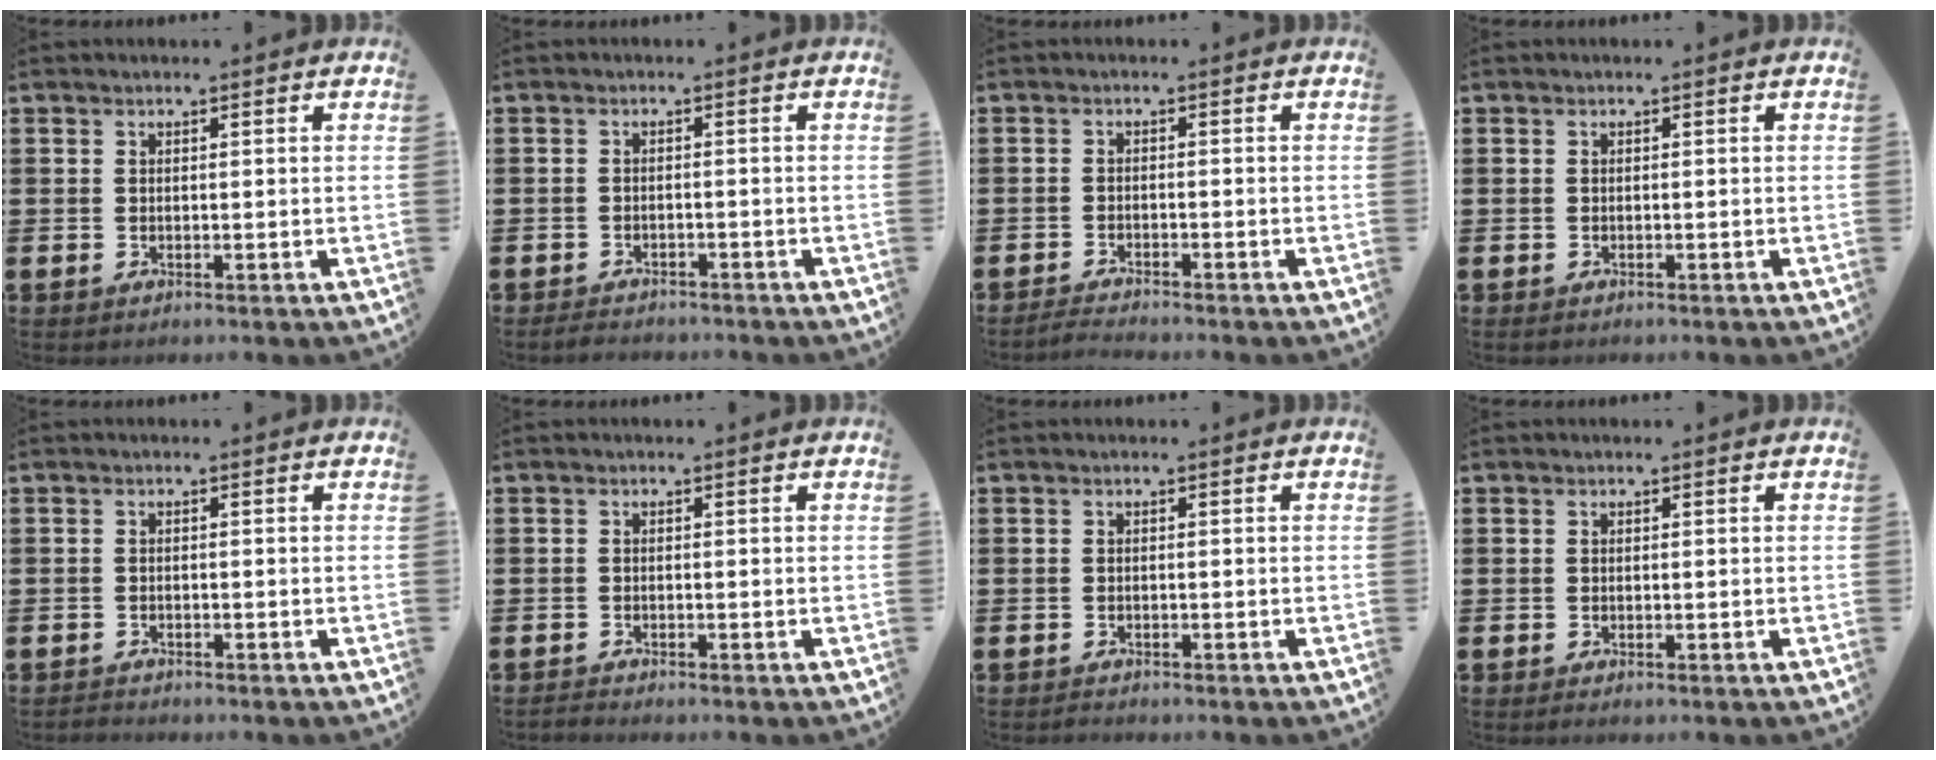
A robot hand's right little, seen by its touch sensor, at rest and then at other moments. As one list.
[{"total": 1.4, "force": [-1.4, 0.2, 0.1], "torque": [-0.006, 0.003, -0.030]}, {"total": 1.5, "force": [-1.5, -0.1, 0.3], "torque": [-0.006, 0.002, -0.029]}, {"total": 0.0}, {"total": 0.8, "force": [-0.7, 0.1, -0.1], "torque": [-0.001, 0.000, -0.016]}, {"total": 0.7, "force": [-0.7, 0.0, 0.1], "torque": [-0.003, -0.002, -0.014]}, {"total": 0.5, "force": [-0.5, 0.1, 0.1], "torque": [-0.004, -0.002, -0.010]}, {"total": 0.0}]